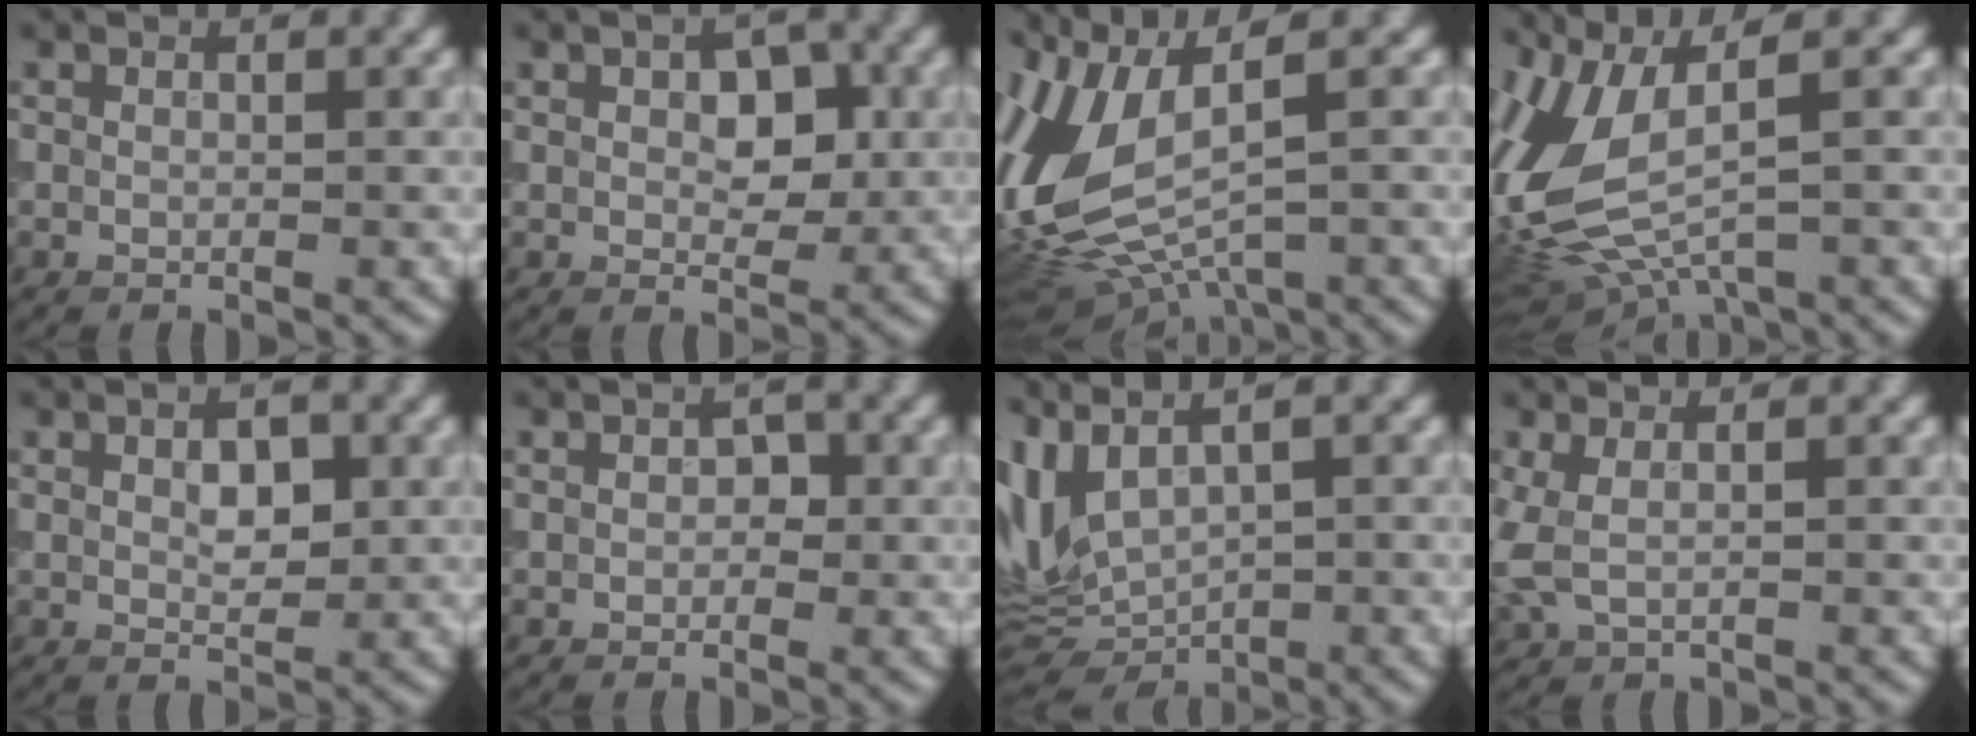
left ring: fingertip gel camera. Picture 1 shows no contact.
{"total": 4.3, "force": [0.8, 2.5, 3.4], "torque": [-0.049, 0.000, 0.012]}
{"total": 11.0, "force": [0.6, 5.9, 9.3], "torque": [-0.225, -0.017, 0.017]}
{"total": 9.9, "force": [0.7, 4.6, 8.8], "torque": [-0.217, -0.013, 0.017]}
{"total": 2.7, "force": [0.7, 1.5, 2.2], "torque": [-0.034, 0.001, 0.012]}
{"total": 1.5, "force": [0.2, 1.1, 1.0], "torque": [-0.014, 0.002, -0.001]}
{"total": 6.5, "force": [1.3, 3.2, 5.5], "torque": [-0.127, -0.010, 0.038]}
{"total": 2.0, "force": [0.3, 0.9, 1.7], "torque": [-0.049, 0.002, 0.004]}